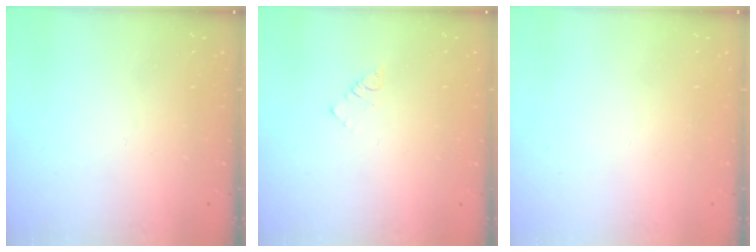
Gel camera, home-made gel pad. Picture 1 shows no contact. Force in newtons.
{"total": 2.3, "press": 2.3, "slide": 0.4}
{"total": 1.8, "press": 1.7, "slide": 0.1}